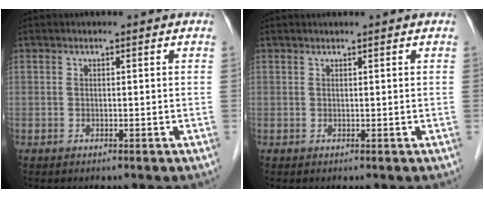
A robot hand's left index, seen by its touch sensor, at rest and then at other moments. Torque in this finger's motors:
{"motor_torque": [0.16, -0.29, 0.02, 0.01]}